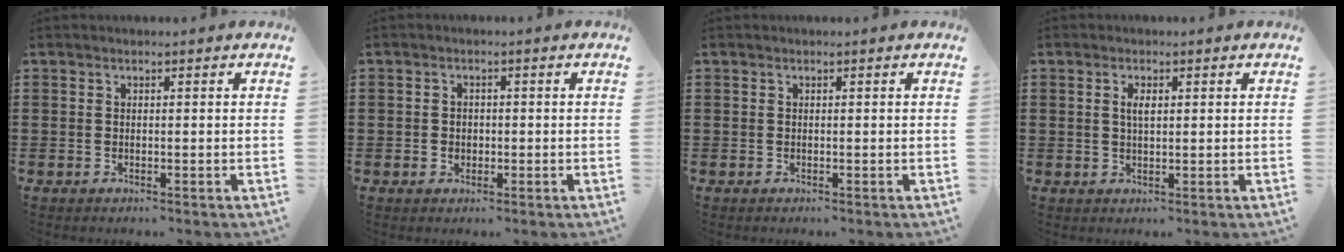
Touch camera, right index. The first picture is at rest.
{"total": 1.4, "force": [-0.2, 1.2, 0.6], "torque": [-0.016, 0.004, -0.005]}
{"total": 0.0}
{"total": 2.2, "force": [0.5, 0.8, 2.0], "torque": [-0.040, 0.005, 0.006]}